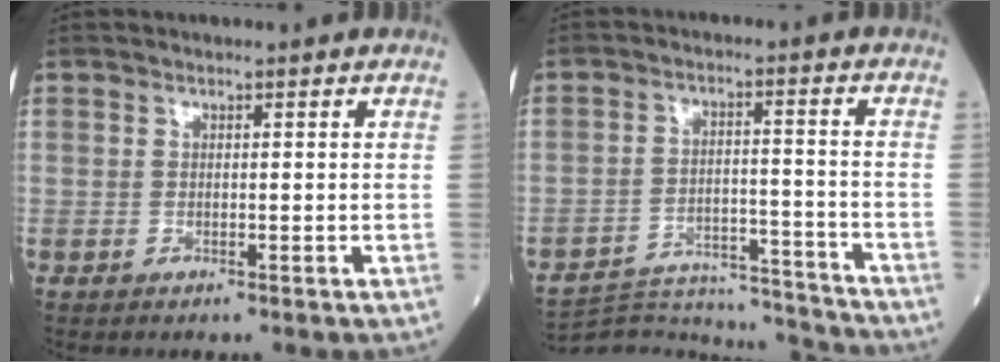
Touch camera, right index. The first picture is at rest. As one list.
[{"total": 16.3, "force": [-16.2, 1.0, 1.8], "torque": [-0.029, 0.019, -0.232]}]